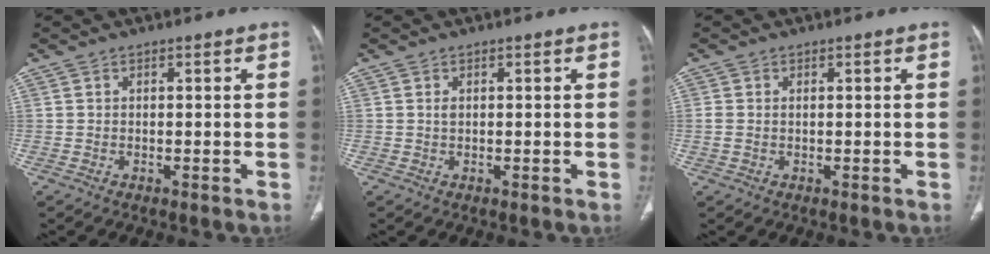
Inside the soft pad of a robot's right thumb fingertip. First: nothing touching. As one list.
[{"total": 0.6, "force": [0.2, 0.4, 0.5], "torque": [-0.012, 0.001, 0.004]}, {"total": 1.7, "force": [0.1, 1.2, 1.3], "torque": [-0.044, 0.008, 0.005]}]